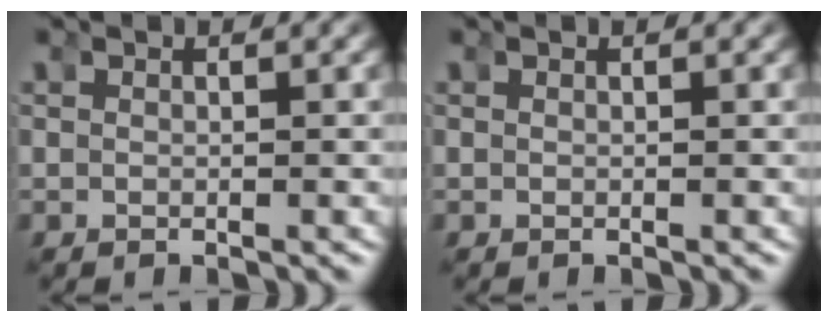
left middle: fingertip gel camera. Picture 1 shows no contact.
{"total": 0.0}